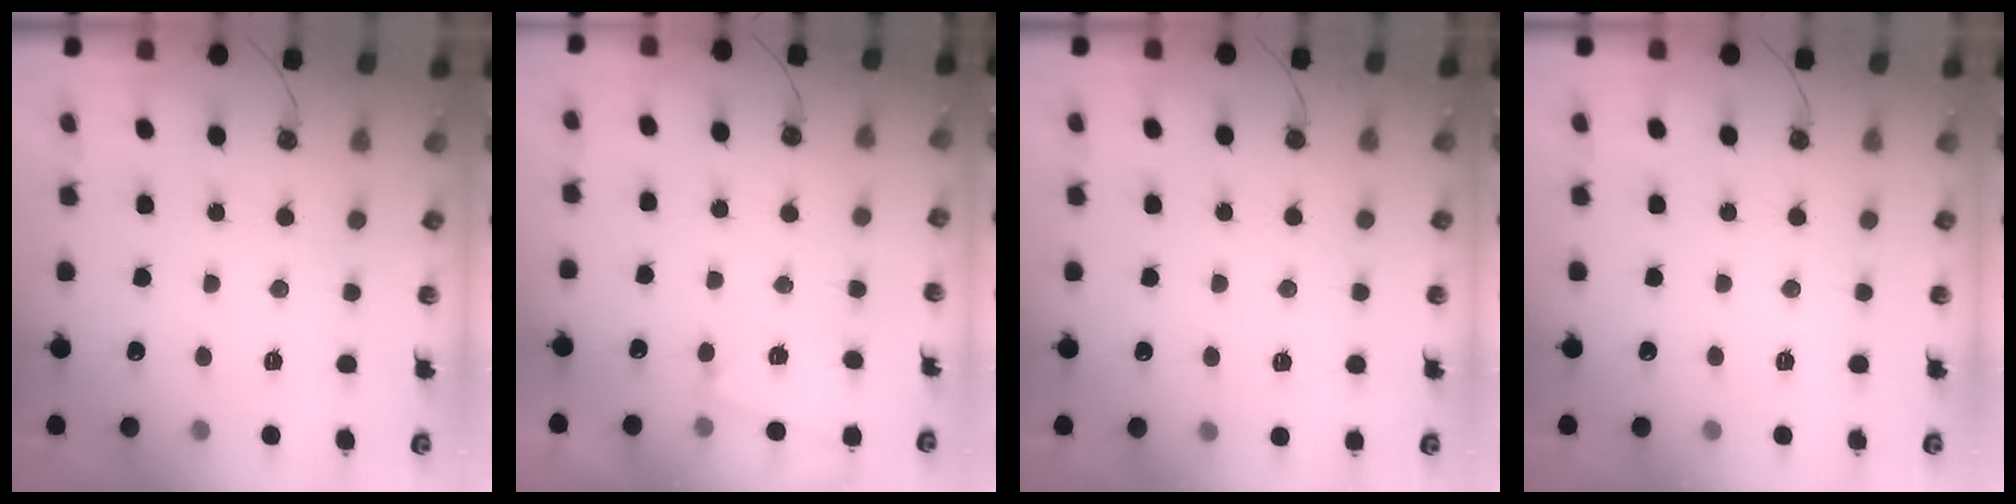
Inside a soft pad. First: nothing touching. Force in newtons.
{"total": 3.1, "press": 1.9, "slide": 2.4}
{"total": 2.9, "press": 2.9, "slide": 0.2}
{"total": 0.0}